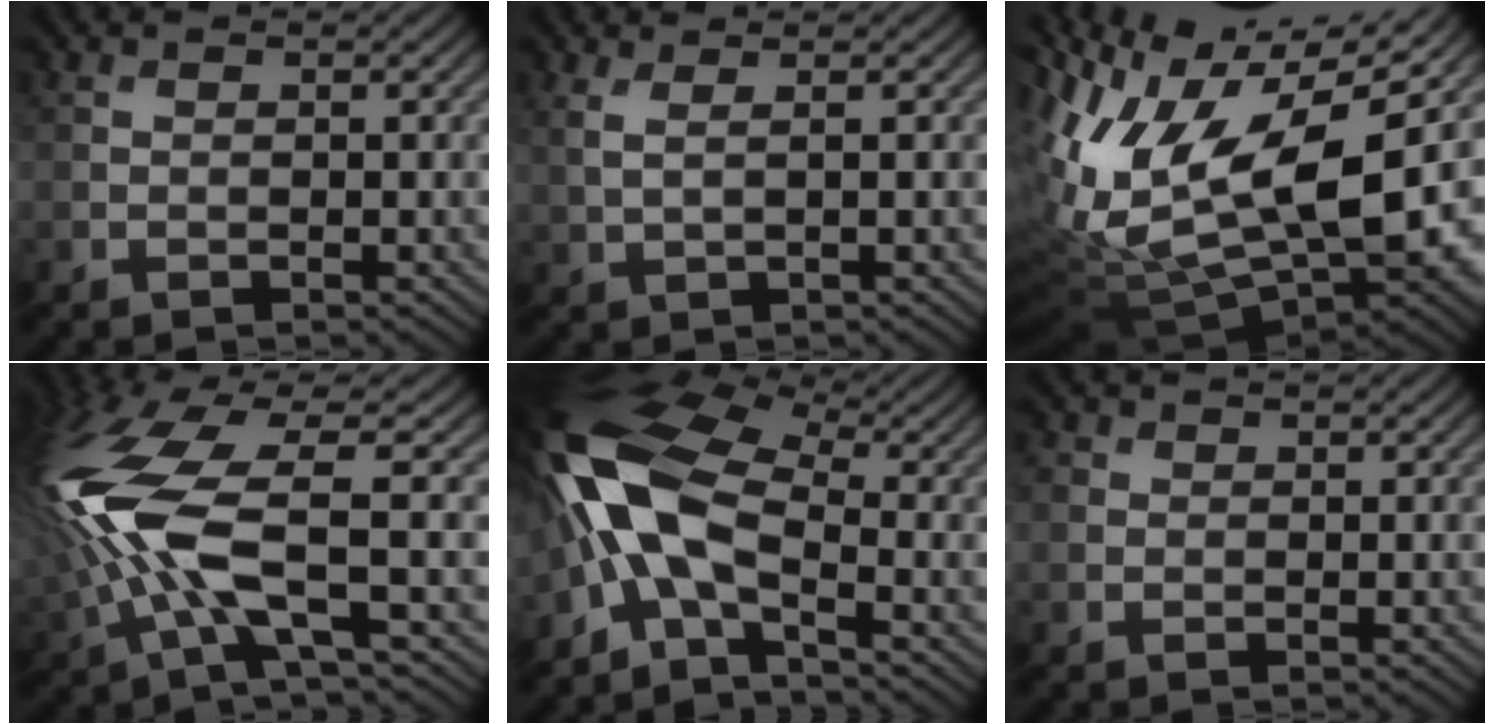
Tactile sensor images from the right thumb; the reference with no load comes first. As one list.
[{"total": 2.1, "force": [1.2, 0.5, 1.7], "torque": [-0.032, 0.001, 0.020]}, {"total": 18.1, "force": [-0.1, 7.9, 16.3], "torque": [-0.310, -0.023, 0.015]}, {"total": 13.6, "force": [-0.8, 4.6, 12.7], "torque": [-0.316, -0.001, -0.022]}, {"total": 13.5, "force": [-2.2, 5.9, 12.0], "torque": [-0.258, 0.017, -0.067]}, {"total": 0.6, "force": [0.1, 0.5, 0.1], "torque": [-0.001, -0.003, 0.000]}]